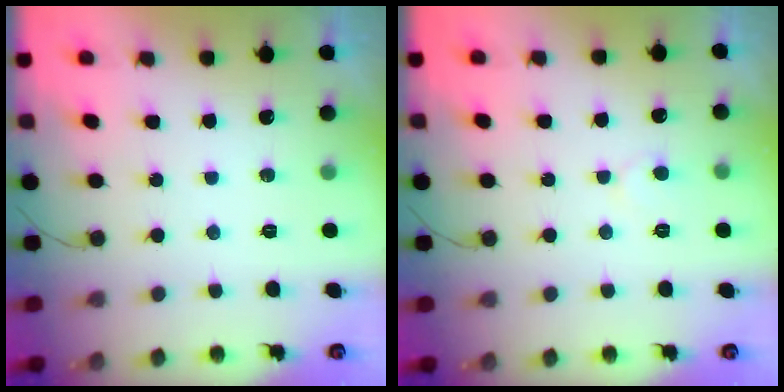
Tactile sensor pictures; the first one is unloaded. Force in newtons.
{"total": 4.4, "press": 4.3, "slide": 0.5}